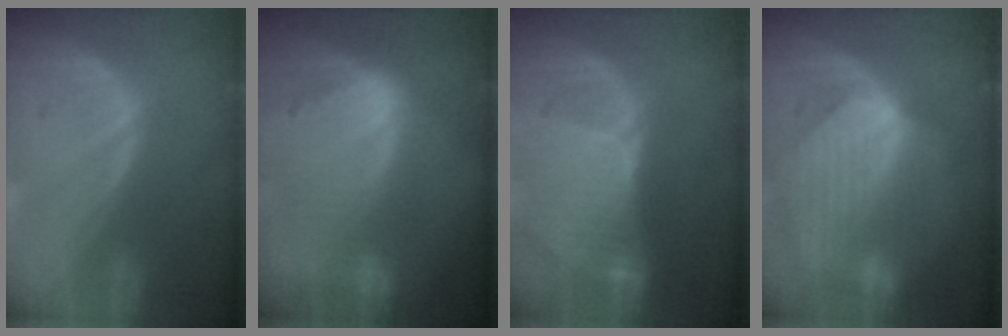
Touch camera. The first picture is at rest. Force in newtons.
{"total": 9.3, "press": 8.2, "slide": 4.5}
{"total": 8.8, "press": 7.8, "slide": 4.1}
{"total": 8.6, "press": 7.8, "slide": 3.5}